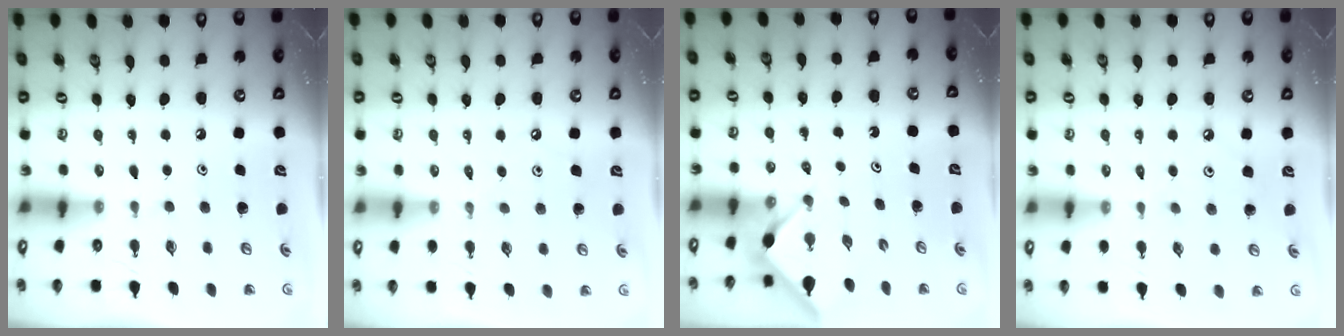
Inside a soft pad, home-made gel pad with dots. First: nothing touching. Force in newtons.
{"total": 4.0, "press": 3.9, "slide": 0.6}
{"total": 3.0, "press": 3.0, "slide": 0.3}
{"total": 2.8, "press": 2.8, "slide": 0.1}